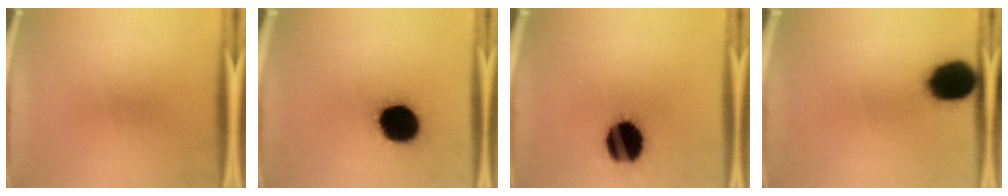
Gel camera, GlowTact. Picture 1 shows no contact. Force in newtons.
{"total": 19.1}
{"total": 17.7}
{"total": 13.1}